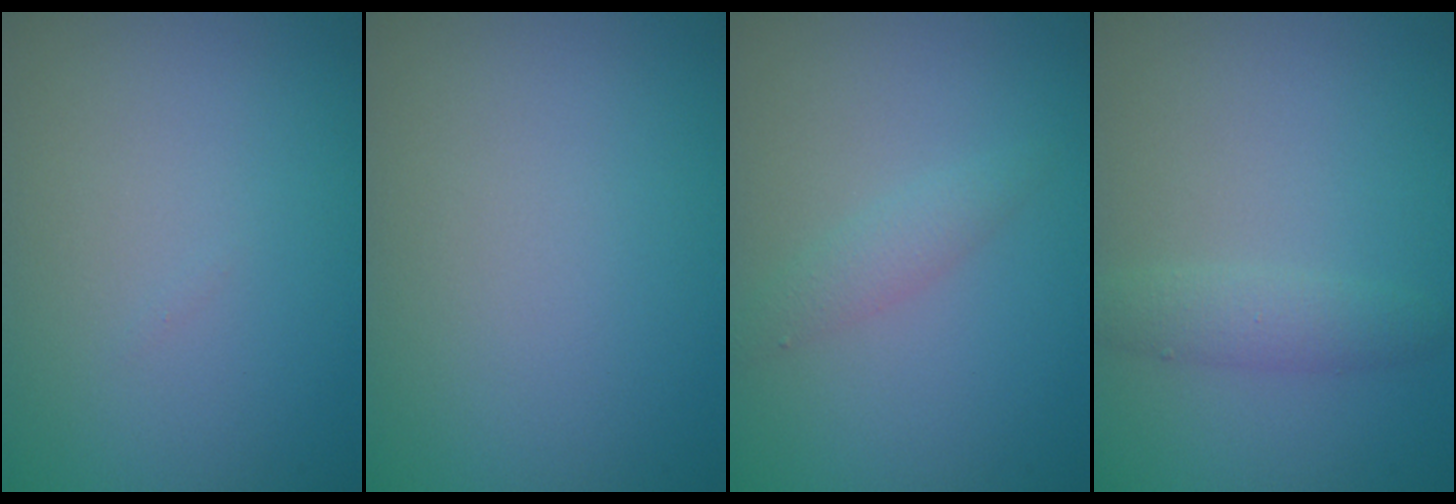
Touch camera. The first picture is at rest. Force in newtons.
{"total": 0.0}
{"total": 1.5, "press": 1.5, "slide": 0.0}
{"total": 1.9, "press": 1.9, "slide": 0.0}